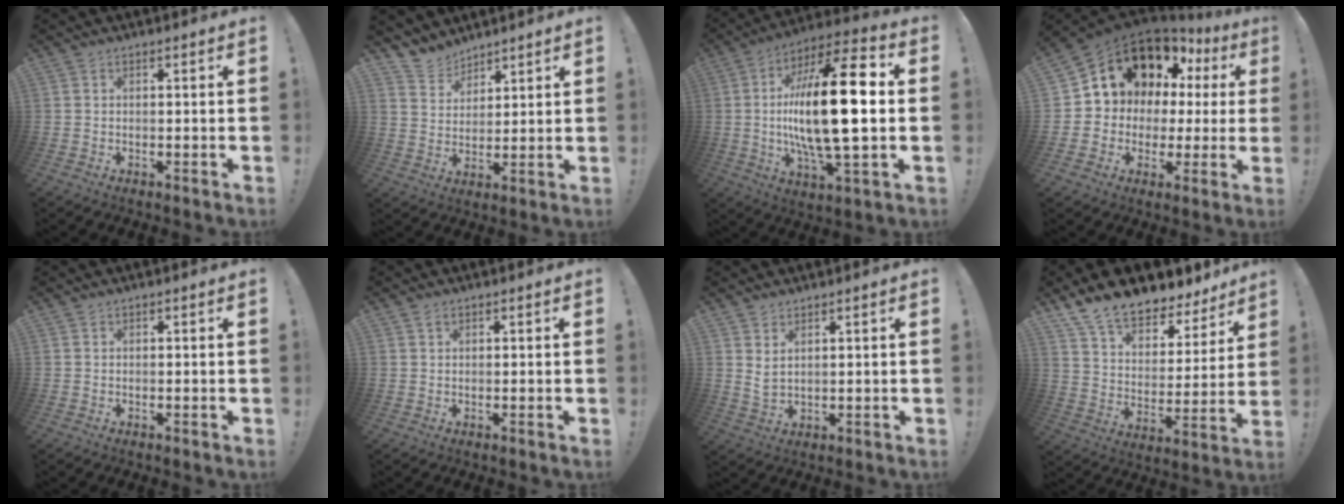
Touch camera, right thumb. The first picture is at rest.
{"total": 7.8, "force": [6.9, 3.7, 0.5], "torque": [-0.018, -0.051, 0.134]}
{"total": 26.0, "force": [-0.3, 7.9, 24.8], "torque": [-0.459, -0.007, -0.017]}
{"total": 12.7, "force": [6.9, 9.4, 5.1], "torque": [-0.079, -0.056, 0.143]}
{"total": 0.0}
{"total": 0.9, "force": [0.6, 0.5, 0.4], "torque": [-0.003, 0.000, 0.010]}
{"total": 3.4, "force": [2.5, 0.9, 2.2], "torque": [-0.031, -0.019, 0.044]}
{"total": 13.6, "force": [11.7, 5.1, 4.5], "torque": [-0.084, -0.098, 0.212]}